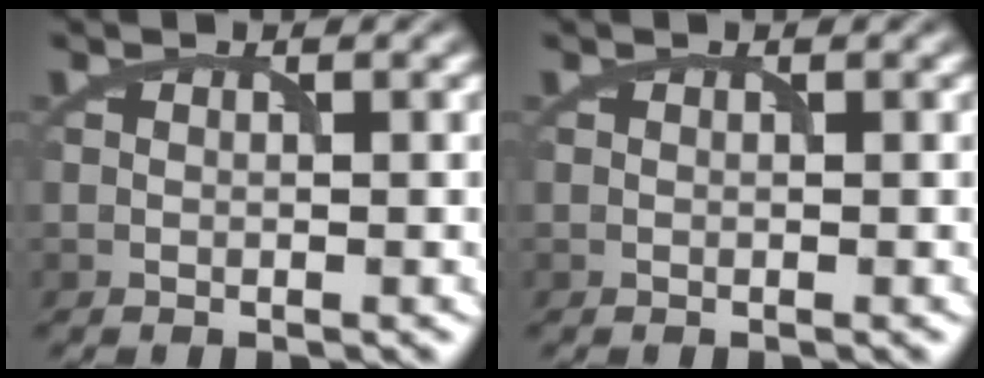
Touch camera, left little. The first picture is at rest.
{"total": 0.0}